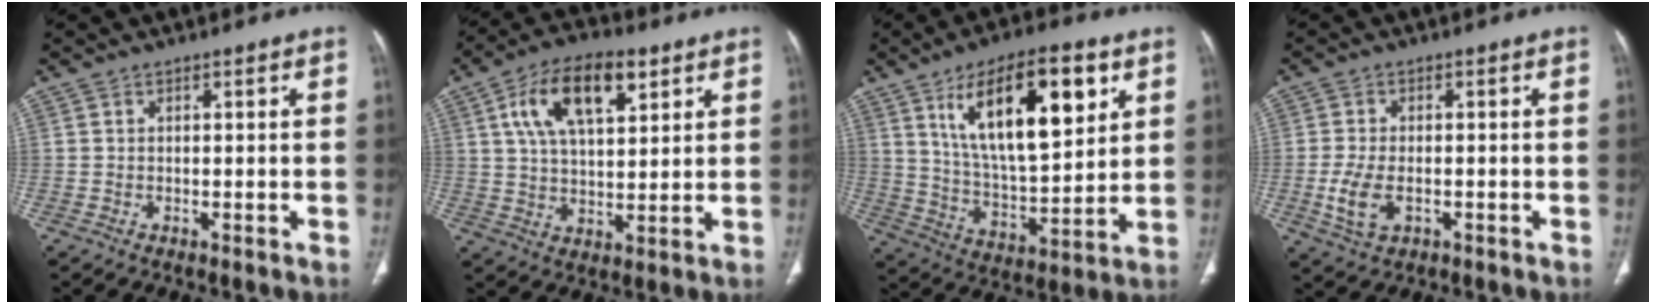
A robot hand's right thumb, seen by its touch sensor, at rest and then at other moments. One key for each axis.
{"total": 14.3, "fx": 6.1, "fy": 6.9, "fz": 11.0, "tx": -0.176, "ty": -0.003, "tz": 0.106}
{"total": 20.6, "fx": 8.7, "fy": 8.0, "fz": 16.8, "tx": -0.243, "ty": -0.035, "tz": 0.153}
{"total": 5.9, "fx": -1.5, "fy": 3.5, "fz": 4.6, "tx": -0.100, "ty": -0.003, "tz": -0.023}